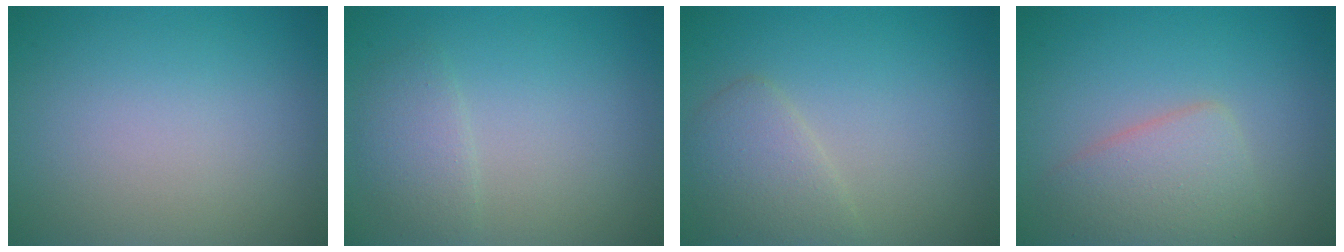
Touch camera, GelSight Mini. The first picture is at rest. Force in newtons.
{"total": 1.9, "press": 1.9, "slide": 0.1}
{"total": 2.7, "press": 2.7, "slide": 0.1}
{"total": 3.6, "press": 3.6, "slide": 0.1}